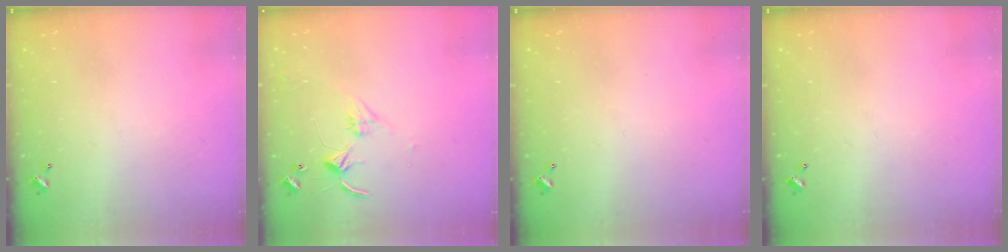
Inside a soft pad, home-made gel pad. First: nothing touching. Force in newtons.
{"total": 2.8, "press": 2.8, "slide": 0.4}
{"total": 0.0}
{"total": 0.0}